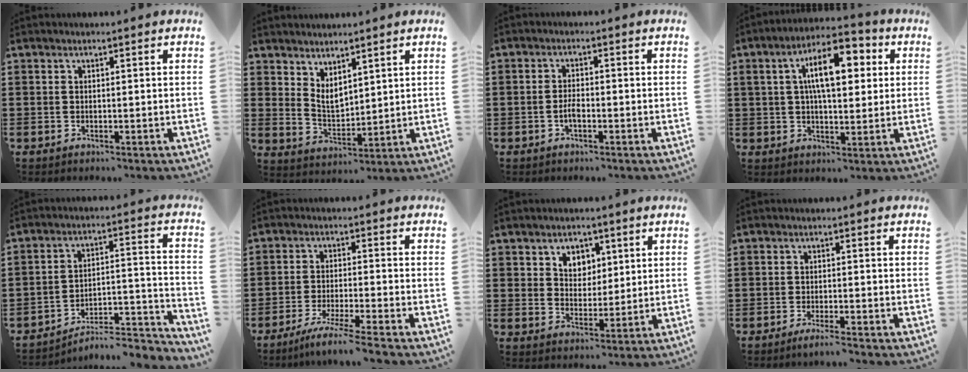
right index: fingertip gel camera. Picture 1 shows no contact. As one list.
[{"total": 3.8, "force": [3.0, 1.6, 1.6], "torque": [-0.042, -0.006, 0.057]}, {"total": 2.4, "force": [-1.0, 0.9, 2.0], "torque": [-0.045, 0.000, -0.021]}, {"total": 10.9, "force": [3.2, 4.8, 9.3], "torque": [-0.155, 0.007, 0.046]}, {"total": 5.6, "force": [-5.2, 0.9, 1.9], "torque": [-0.028, -0.003, -0.106]}, {"total": 5.1, "force": [-4.4, -0.8, 2.5], "torque": [-0.053, -0.021, -0.086]}, {"total": 4.0, "force": [2.1, 3.3, 1.0], "torque": [-0.035, 0.014, 0.037]}, {"total": 1.8, "force": [-1.5, -0.3, 0.9], "torque": [-0.014, -0.002, -0.028]}]